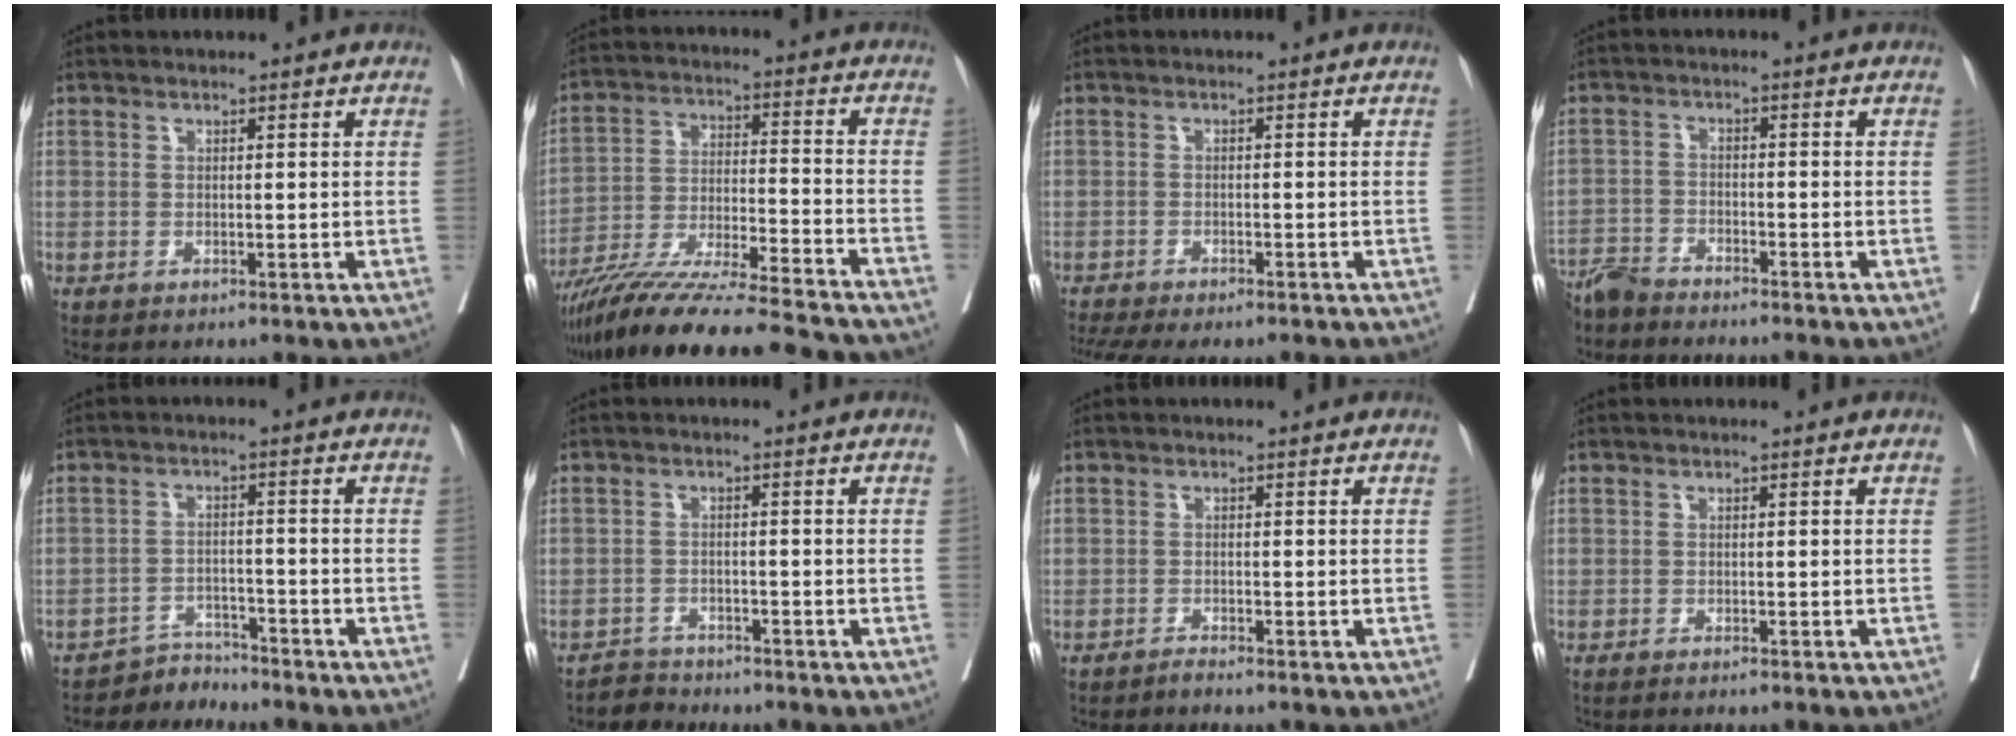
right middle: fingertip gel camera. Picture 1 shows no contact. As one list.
[{"total": 22.2, "force": [-19.5, 0.1, 10.5], "torque": [-0.177, -0.039, -0.317]}, {"total": 11.3, "force": [-9.8, 2.0, 5.2], "torque": [-0.083, -0.008, -0.135]}, {"total": 6.3, "force": [-6.1, 0.7, 1.6], "torque": [-0.020, -0.015, -0.108]}, {"total": 3.4, "force": [-3.2, 0.3, -1.3], "torque": [0.030, 0.000, -0.054]}, {"total": 2.6, "force": [-2.4, 0.6, -1.0], "torque": [0.019, -0.005, -0.045]}, {"total": 0.8, "force": [-0.8, -0.2, 0.1], "torque": [-0.002, -0.001, -0.015]}, {"total": 2.0, "force": [-1.7, -0.1, 1.0], "torque": [-0.013, 0.000, -0.021]}]